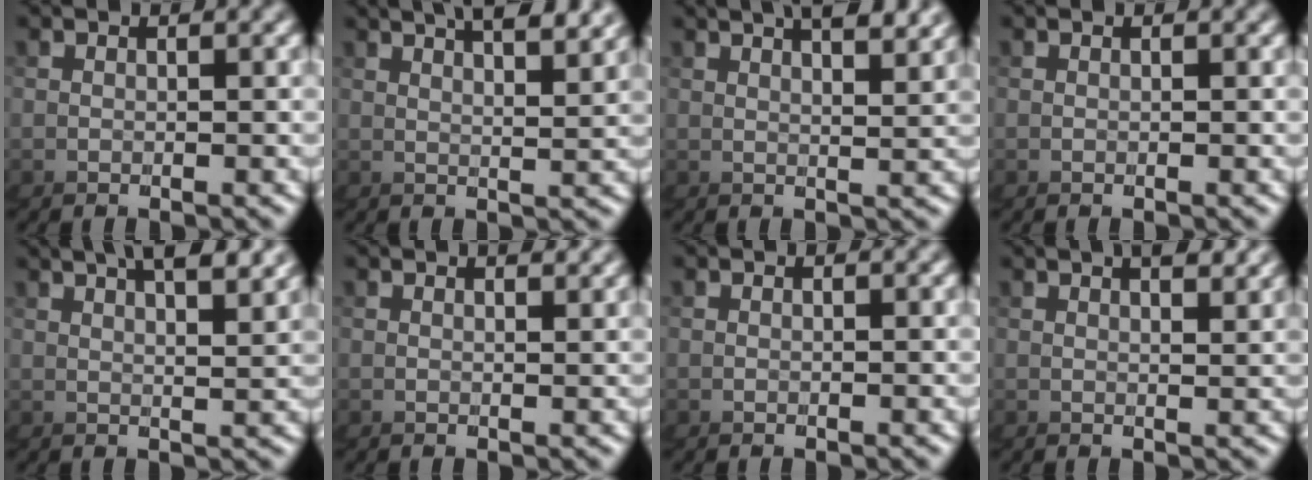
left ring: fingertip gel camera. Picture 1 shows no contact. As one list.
[{"total": 4.7, "force": [3.6, -2.9, -0.6], "torque": [-0.010, 0.027, 0.049]}, {"total": 3.9, "force": [3.0, -2.5, -0.5], "torque": [-0.005, 0.025, 0.038]}, {"total": 0.0}, {"total": 4.3, "force": [3.2, -2.8, -0.2], "torque": [-0.015, 0.027, 0.043]}, {"total": 1.4, "force": [1.2, -0.6, -0.5], "torque": [0.007, 0.006, 0.012]}, {"total": 0.0}, {"total": 2.5, "force": [2.0, -1.4, -0.3], "torque": [0.000, 0.016, 0.023]}]